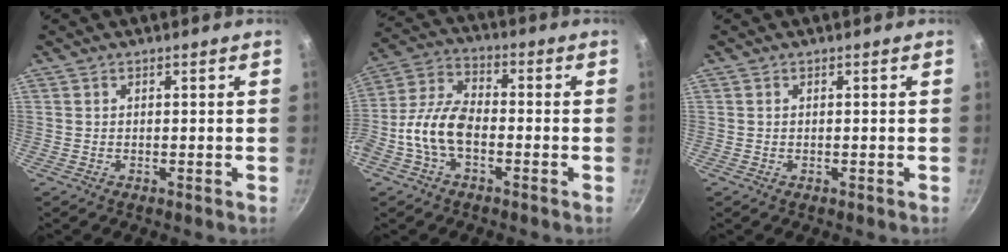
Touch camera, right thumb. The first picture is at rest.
{"total": 10.5, "force": [-3.0, 5.9, 8.2], "torque": [-0.161, 0.040, -0.071]}
{"total": 0.0}